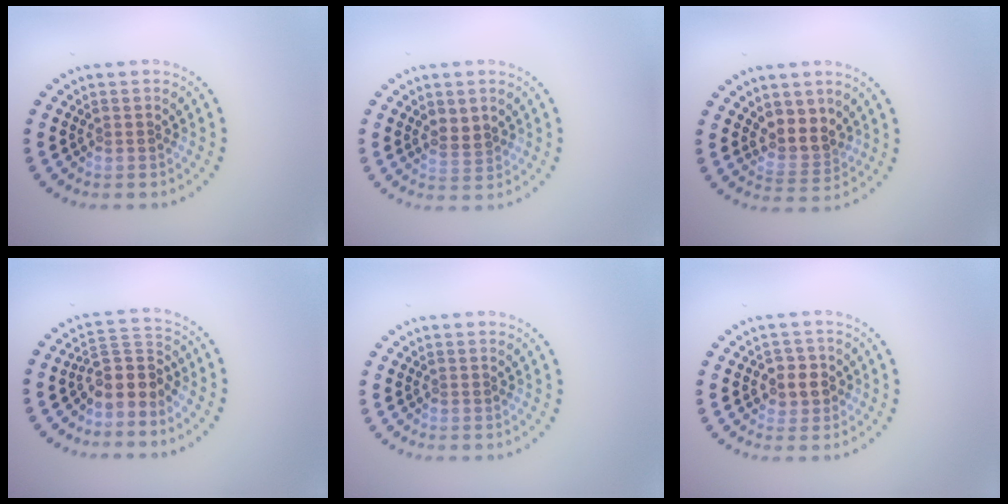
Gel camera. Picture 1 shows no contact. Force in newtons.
{"total": 1.9, "press": 1.8, "slide": 0.7}
{"total": 3.2, "press": 2.6, "slide": 1.8}
{"total": 3.2, "press": 2.5, "slide": 2.0}
{"total": 0.0}
{"total": 2.5, "press": 2.3, "slide": 0.9}